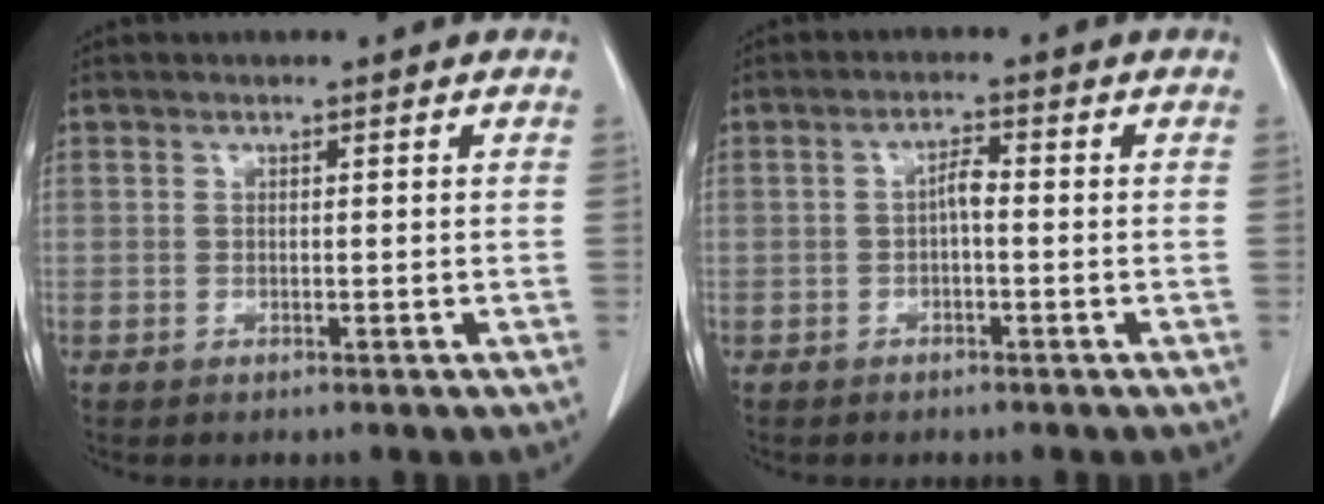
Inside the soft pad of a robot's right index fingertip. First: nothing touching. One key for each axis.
{"total": 2.3, "fx": -0.4, "fy": 0.7, "fz": 2.2, "tx": -0.039, "ty": 0.006, "tz": -0.007}